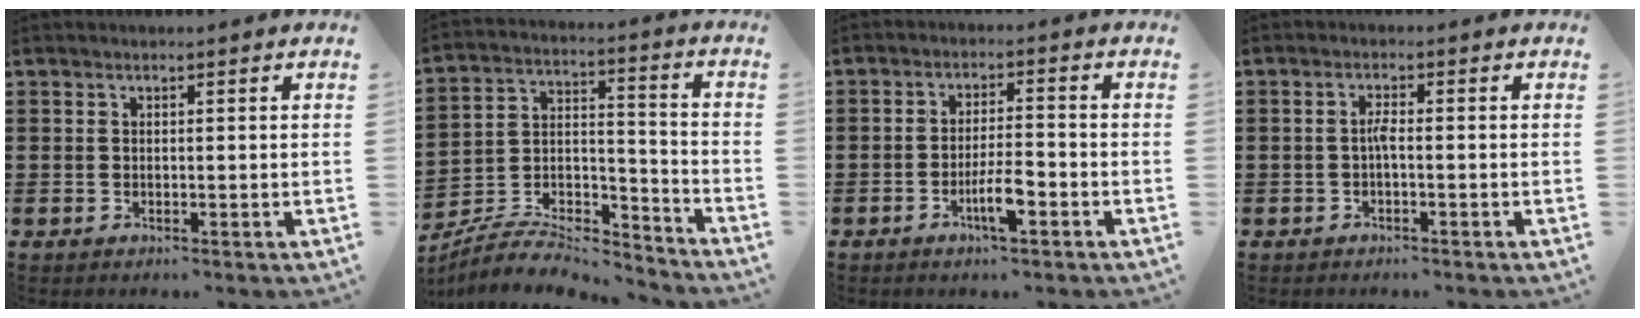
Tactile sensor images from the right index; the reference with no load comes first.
{"total": 7.2, "force": [-6.7, 1.6, 2.1], "torque": [-0.037, 0.007, -0.131]}
{"total": 5.3, "force": [-2.4, 1.1, 4.5], "torque": [-0.088, -0.001, -0.047]}
{"total": 1.8, "force": [-0.5, 0.2, 1.7], "torque": [-0.043, -0.001, -0.012]}